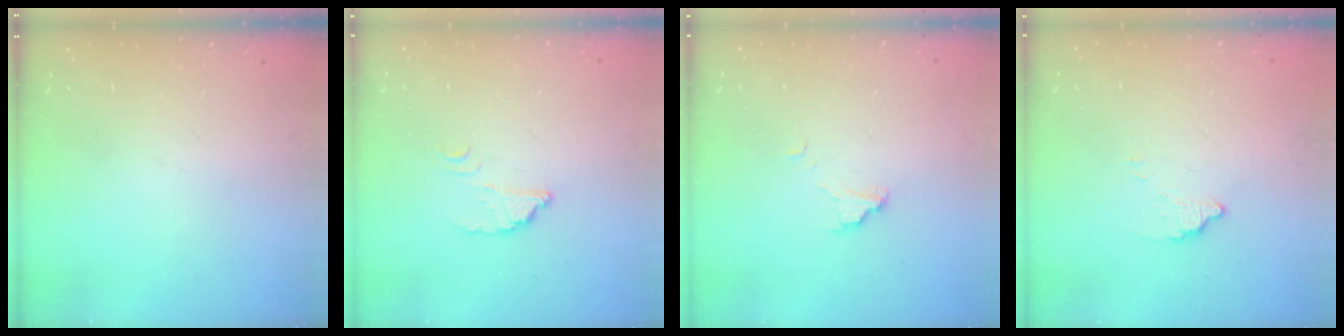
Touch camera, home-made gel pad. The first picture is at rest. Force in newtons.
{"total": 2.5, "press": 2.5, "slide": 0.2}
{"total": 5.9, "press": 5.9, "slide": 0.5}
{"total": 2.4, "press": 2.4, "slide": 0.0}